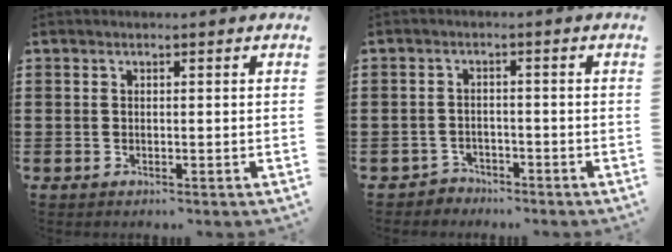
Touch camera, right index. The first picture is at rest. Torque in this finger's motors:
{"motor_torque": [-0.93, 0.74, -0.80, -0.21]}